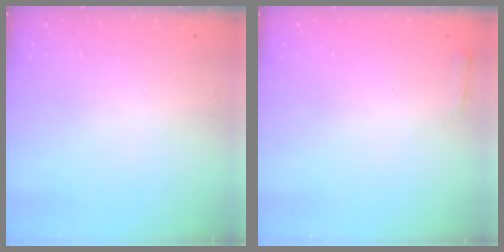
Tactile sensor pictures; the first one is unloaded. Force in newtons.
{"total": 2.3, "press": 2.3, "slide": 0.5}